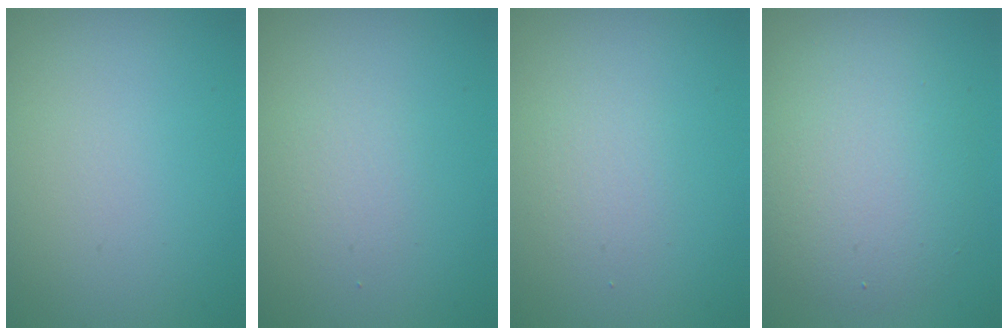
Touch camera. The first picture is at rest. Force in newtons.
{"total": 1.3, "press": 1.3, "slide": 0.0}
{"total": 1.3, "press": 1.3, "slide": 0.1}
{"total": 5.6, "press": 5.5, "slide": 0.5}